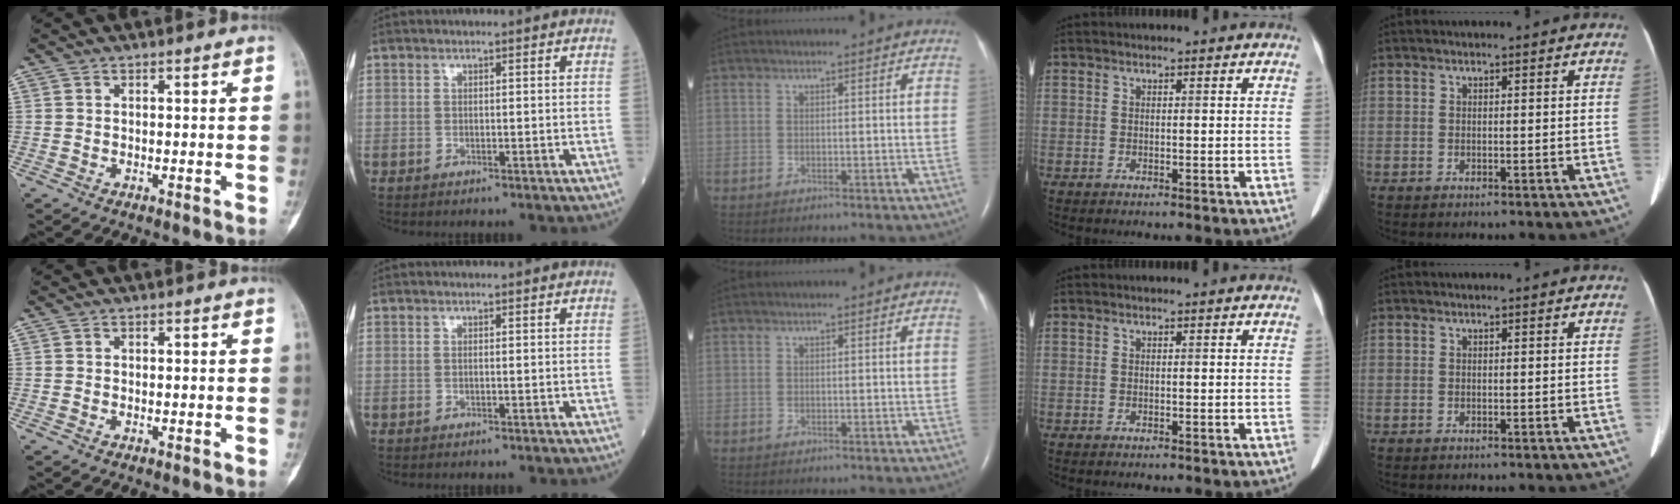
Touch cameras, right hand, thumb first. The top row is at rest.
{}